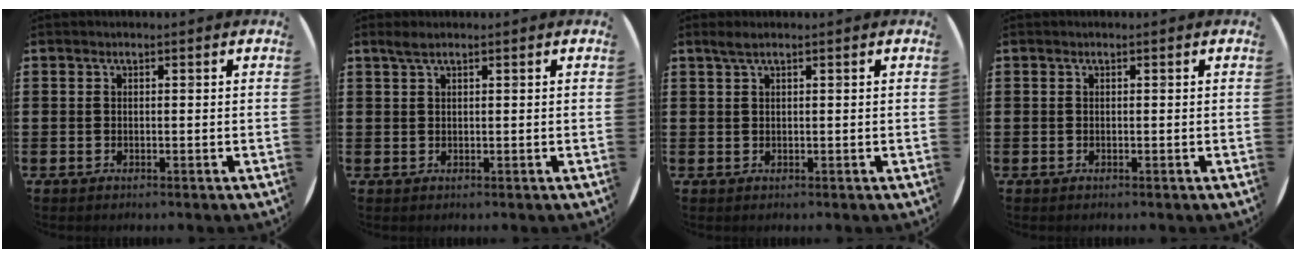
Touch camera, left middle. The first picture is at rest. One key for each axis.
{"total": 1.2, "fx": 0.9, "fy": 0.1, "fz": 0.8, "tx": -0.016, "ty": 0.002, "tz": 0.015}
{"total": 1.2, "fx": 0.7, "fy": 0.0, "fz": 0.9, "tx": -0.019, "ty": 0.003, "tz": 0.012}
{"total": 0.0}